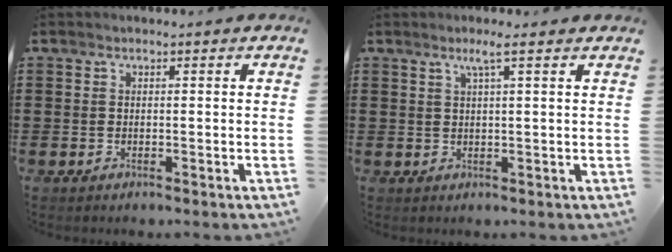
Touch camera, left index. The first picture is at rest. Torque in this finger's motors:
{"motor_torque": [0.14, -0.21, 0.07, 0.01]}